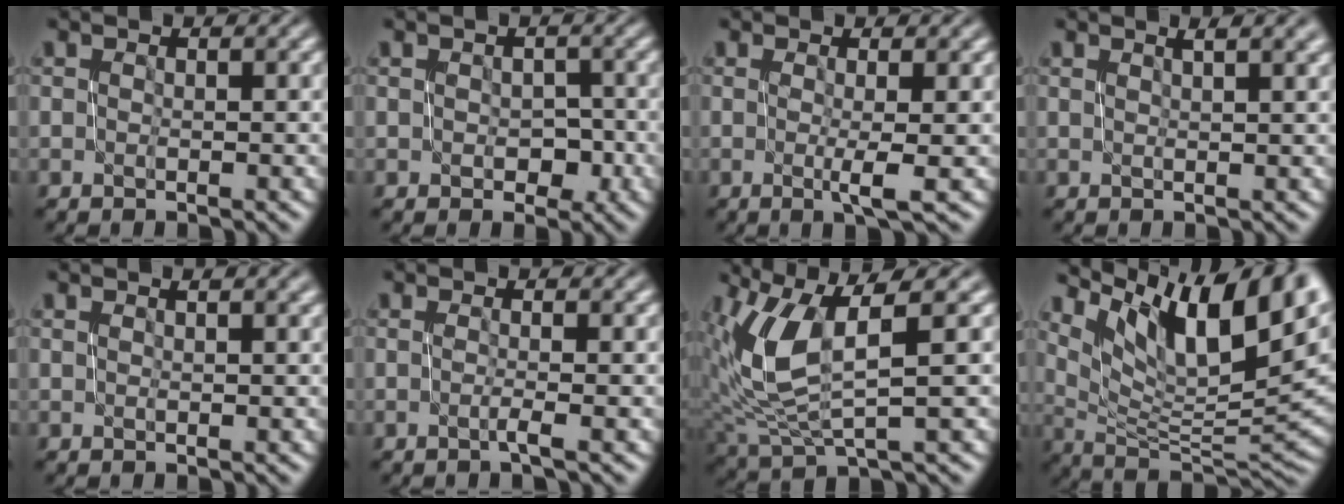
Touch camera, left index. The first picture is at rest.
{"total": 1.5, "force": [-0.5, 1.1, 0.8], "torque": [-0.007, 0.001, -0.004]}
{"total": 2.4, "force": [-0.2, 0.5, 2.3], "torque": [-0.037, -0.006, -0.005]}
{"total": 2.6, "force": [1.4, 0.8, 2.1], "torque": [-0.014, 0.006, 0.009]}
{"total": 1.2, "force": [0.6, 0.4, 1.0], "torque": [-0.006, 0.003, 0.007]}
{"total": 1.0, "force": [-0.2, 0.4, 0.9], "torque": [-0.013, -0.004, -0.011]}
{"total": 6.6, "force": [2.0, 2.3, 5.8], "torque": [-0.140, 0.000, 0.046]}
{"total": 13.2, "force": [7.8, 4.0, 9.9], "torque": [-0.170, 0.018, 0.152]}